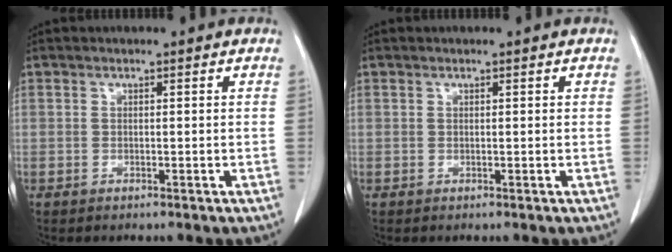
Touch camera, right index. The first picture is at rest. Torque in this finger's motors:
{"motor_torque": [-0.17, 0.09, -0.04, -0.01]}